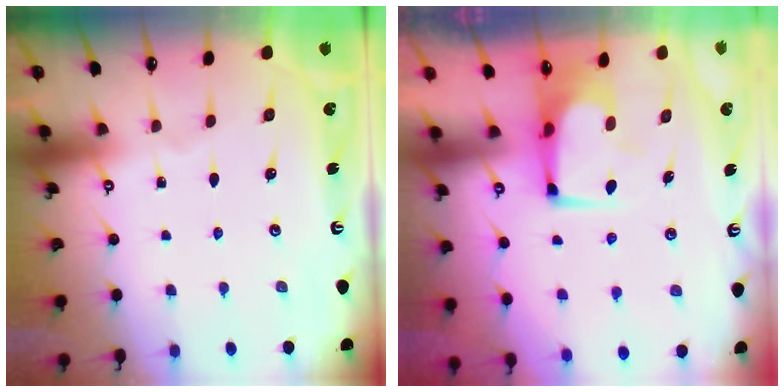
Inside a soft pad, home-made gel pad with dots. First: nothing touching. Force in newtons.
{"total": 1.6, "press": 1.5, "slide": 0.2}